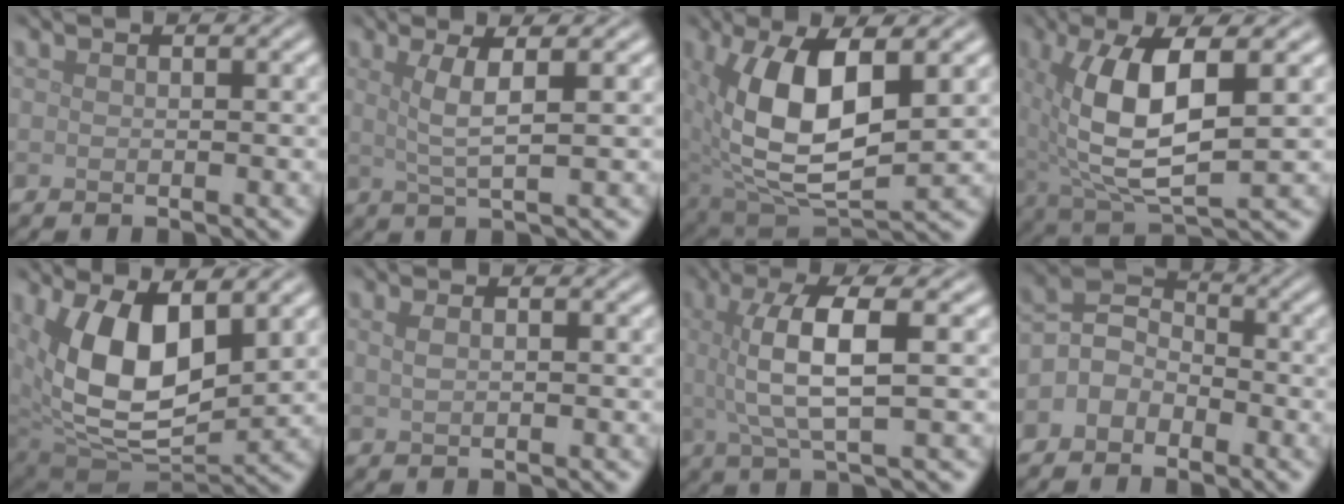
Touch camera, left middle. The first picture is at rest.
{"total": 3.4, "force": [0.8, 0.6, 3.3], "torque": [-0.063, -0.001, 0.018]}
{"total": 10.9, "force": [1.9, 5.3, 9.3], "torque": [-0.176, -0.010, 0.036]}
{"total": 9.0, "force": [1.5, 3.3, 8.2], "torque": [-0.163, -0.005, 0.030]}
{"total": 10.3, "force": [2.7, 5.5, 8.3], "torque": [-0.160, -0.019, 0.049]}
{"total": 1.3, "force": [0.4, 0.7, 1.0], "torque": [-0.016, -0.001, 0.006]}
{"total": 6.0, "force": [0.9, 1.6, 5.7], "torque": [-0.113, 0.008, 0.018]}
{"total": 3.2, "force": [-1.7, 2.4, 1.4], "torque": [-0.026, 0.011, -0.043]}